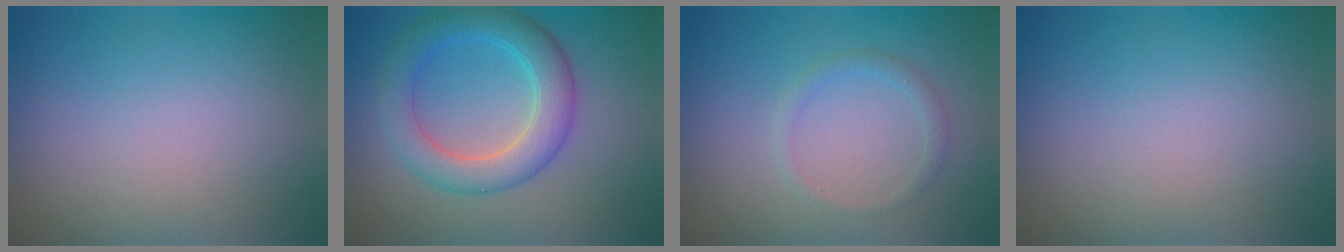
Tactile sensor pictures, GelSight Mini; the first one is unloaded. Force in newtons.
{"total": 5.3, "press": 5.3, "slide": 0.1}
{"total": 1.2, "press": 1.1, "slide": 0.1}
{"total": 0.0}